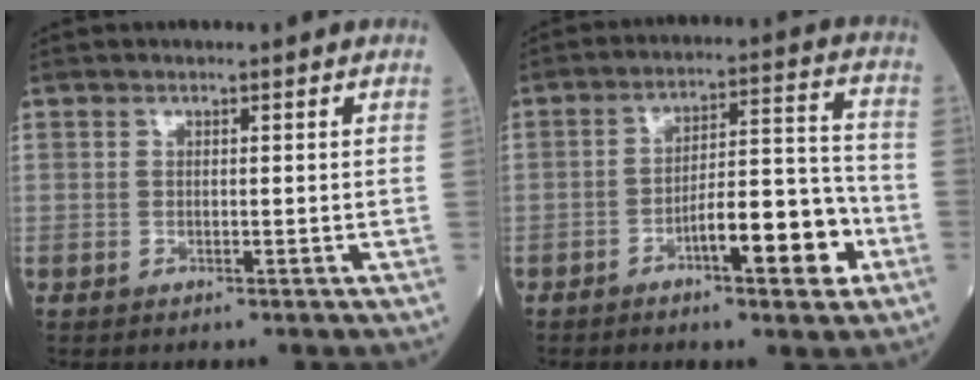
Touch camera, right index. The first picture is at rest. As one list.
[{"total": 10.7, "force": [-4.7, 2.3, 9.3], "torque": [-0.140, 0.021, -0.070]}]